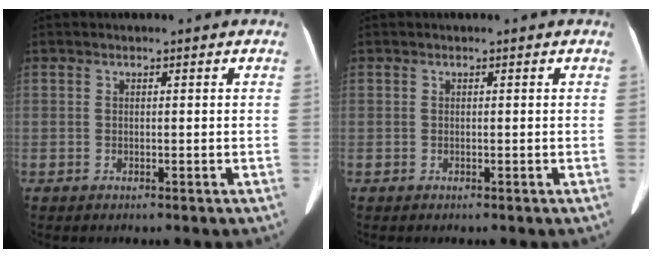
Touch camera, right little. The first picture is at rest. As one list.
[{"total": 0.0}]